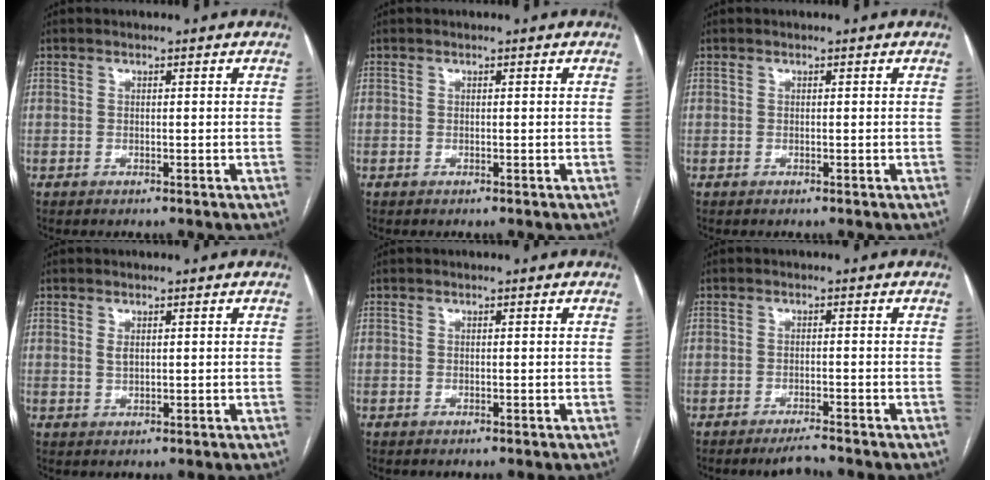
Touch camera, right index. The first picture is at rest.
{"total": 0.0}
{"total": 0.0}
{"total": 1.2, "force": [0.5, 0.6, 0.9], "torque": [-0.016, -0.004, 0.011]}
{"total": 0.0}
{"total": 2.5, "force": [-2.3, -0.1, 1.0], "torque": [-0.018, -0.009, -0.039]}